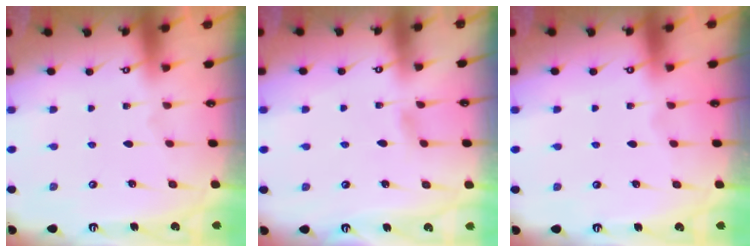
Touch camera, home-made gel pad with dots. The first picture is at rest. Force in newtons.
{"total": 3.9, "press": 3.9, "slide": 0.5}
{"total": 0.0}